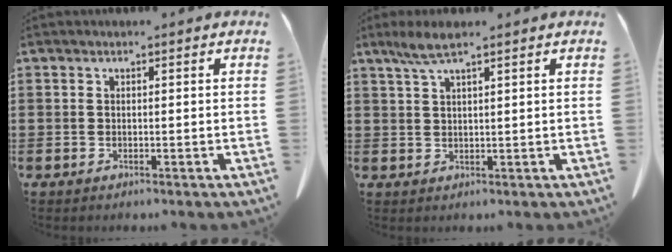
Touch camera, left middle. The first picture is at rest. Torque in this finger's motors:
{"motor_torque": [0.21, -0.07, 0.11, 0.03]}